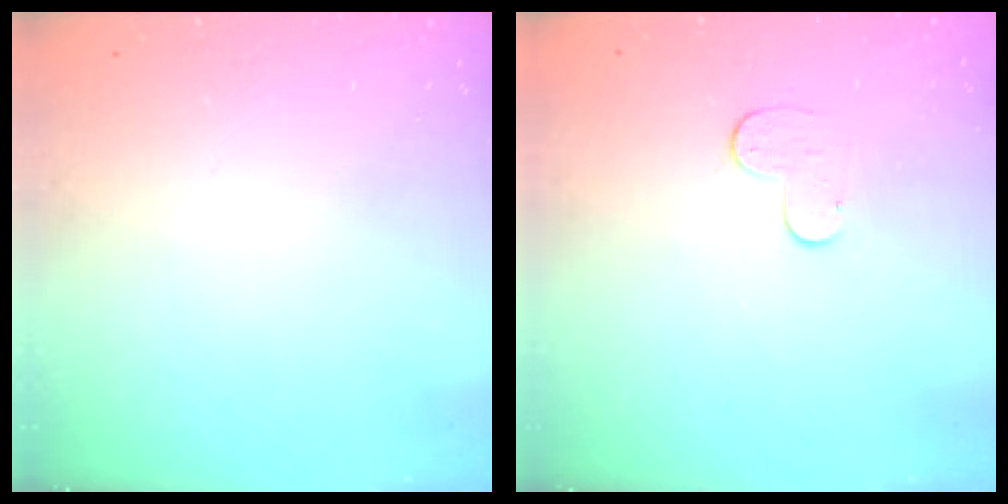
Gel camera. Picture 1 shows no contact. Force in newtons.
{"total": 6.9, "press": 6.9, "slide": 0.5}